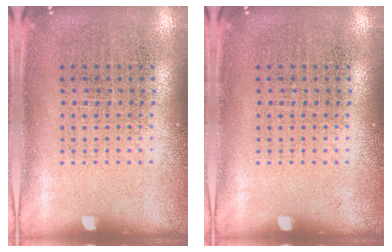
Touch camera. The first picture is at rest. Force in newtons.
{"total": 0.0}